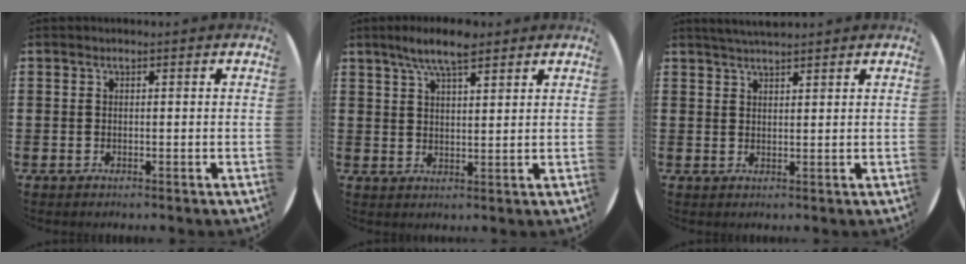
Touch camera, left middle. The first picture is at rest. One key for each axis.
{"total": 6.2, "fx": 4.8, "fy": 1.4, "fz": 3.7, "tx": -0.081, "ty": -0.002, "tz": 0.085}
{"total": 2.6, "fx": 2.5, "fy": 0.1, "fz": 0.5, "tx": -0.014, "ty": -0.001, "tz": 0.047}